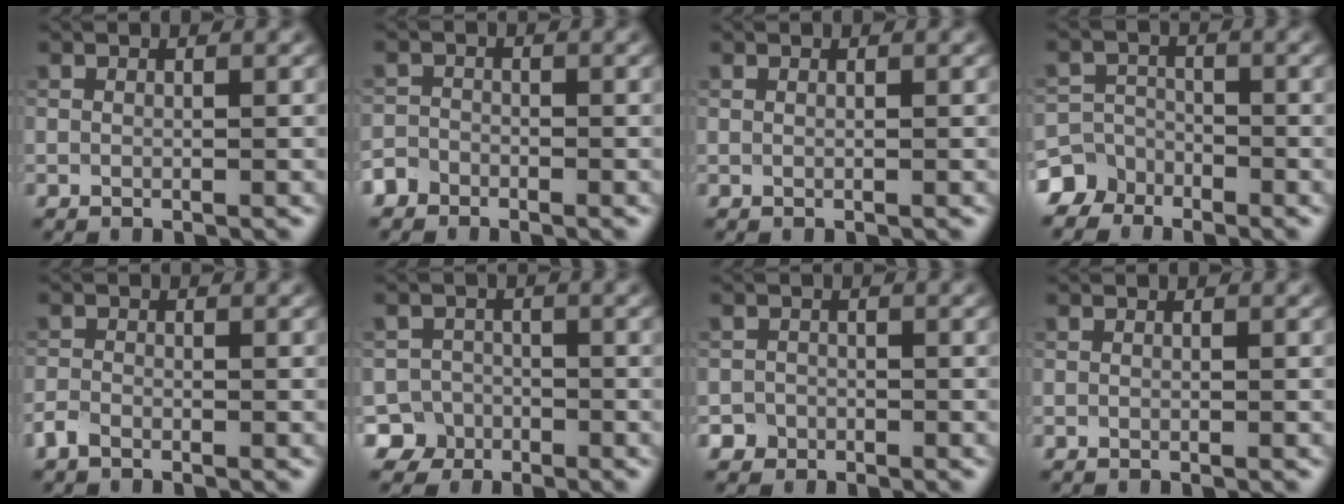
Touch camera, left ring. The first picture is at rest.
{"total": 2.0, "force": [-1.7, 1.2, 0.1], "torque": [-0.003, 0.003, -0.037]}
{"total": 0.0}
{"total": 5.9, "force": [-4.4, 3.9, 0.4], "torque": [0.011, -0.009, -0.090]}
{"total": 1.4, "force": [-1.2, 0.6, 0.5], "torque": [-0.011, 0.001, -0.030]}
{"total": 5.4, "force": [-3.6, 4.0, 0.1], "torque": [0.019, -0.007, -0.066]}
{"total": 2.2, "force": [-1.6, 1.5, -0.1], "torque": [0.016, 0.006, -0.026]}
{"total": 0.0}